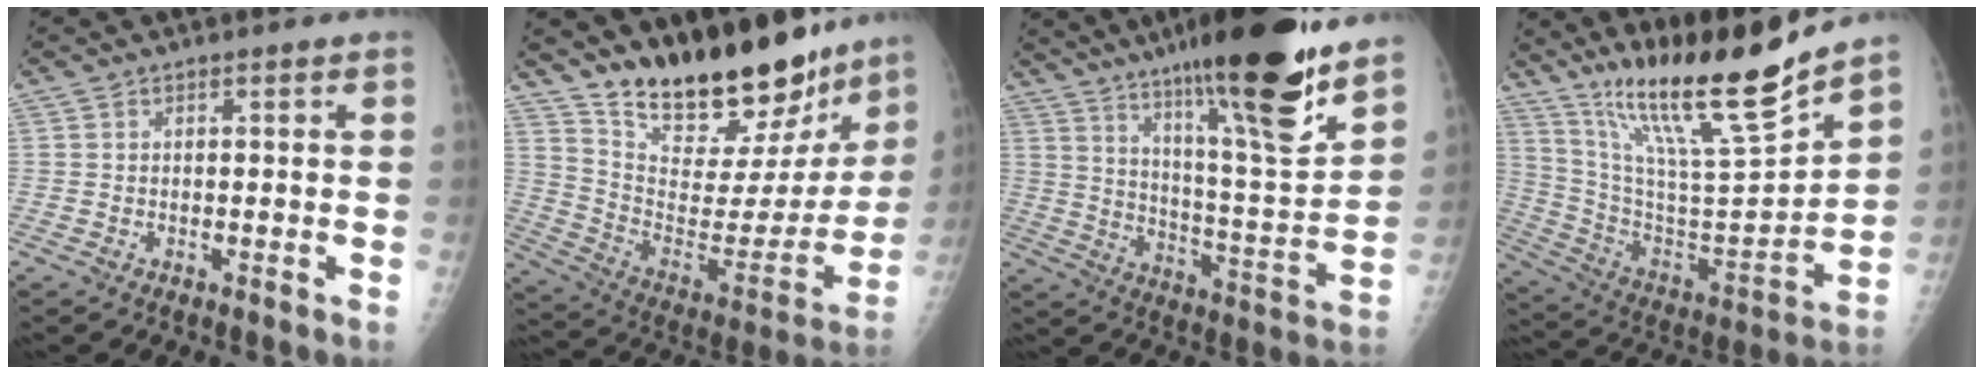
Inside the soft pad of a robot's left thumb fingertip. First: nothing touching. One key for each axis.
{"total": 24.4, "fx": 20.2, "fy": 8.7, "fz": 10.6, "tx": -0.128, "ty": -0.113, "tz": 0.314}
{"total": 24.1, "fx": 16.9, "fy": 2.7, "fz": 17.0, "tx": -0.247, "ty": -0.073, "tz": 0.272}
{"total": 21.9, "fx": 17.5, "fy": 1.1, "fz": 13.1, "tx": -0.193, "ty": -0.096, "tz": 0.319}